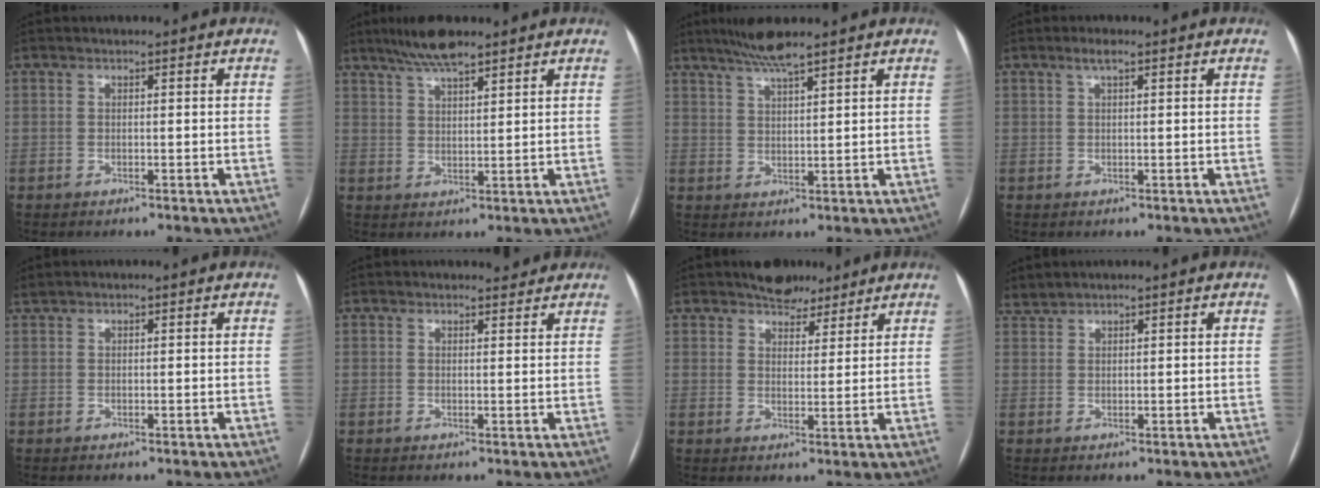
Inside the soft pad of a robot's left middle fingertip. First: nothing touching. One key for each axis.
{"total": 6.4, "fx": 5.1, "fy": 0.9, "fz": 3.8, "tx": -0.075, "ty": 0.012, "tz": 0.093}
{"total": 5.3, "fx": 4.4, "fy": -0.4, "fz": 3.0, "tx": -0.062, "ty": 0.007, "tz": 0.084}
{"total": 1.6, "fx": 1.0, "fy": 0.2, "fz": 1.3, "tx": -0.029, "ty": 0.008, "tz": 0.019}
{"total": 0.6, "fx": 0.6, "fy": 0.0, "fz": 0.0, "tx": -0.008, "ty": 0.014, "tz": 0.017}
{"total": 2.5, "fx": 2.4, "fy": 0.6, "fz": 0.2, "tx": -0.005, "ty": 0.003, "tz": 0.028}
{"total": 5.5, "fx": 4.6, "fy": 2.6, "fz": 1.6, "tx": -0.022, "ty": 0.006, "tz": 0.076}
{"total": 1.5, "fx": 1.5, "fy": -0.1, "fz": -0.1, "tx": -0.005, "ty": 0.012, "tz": 0.037}